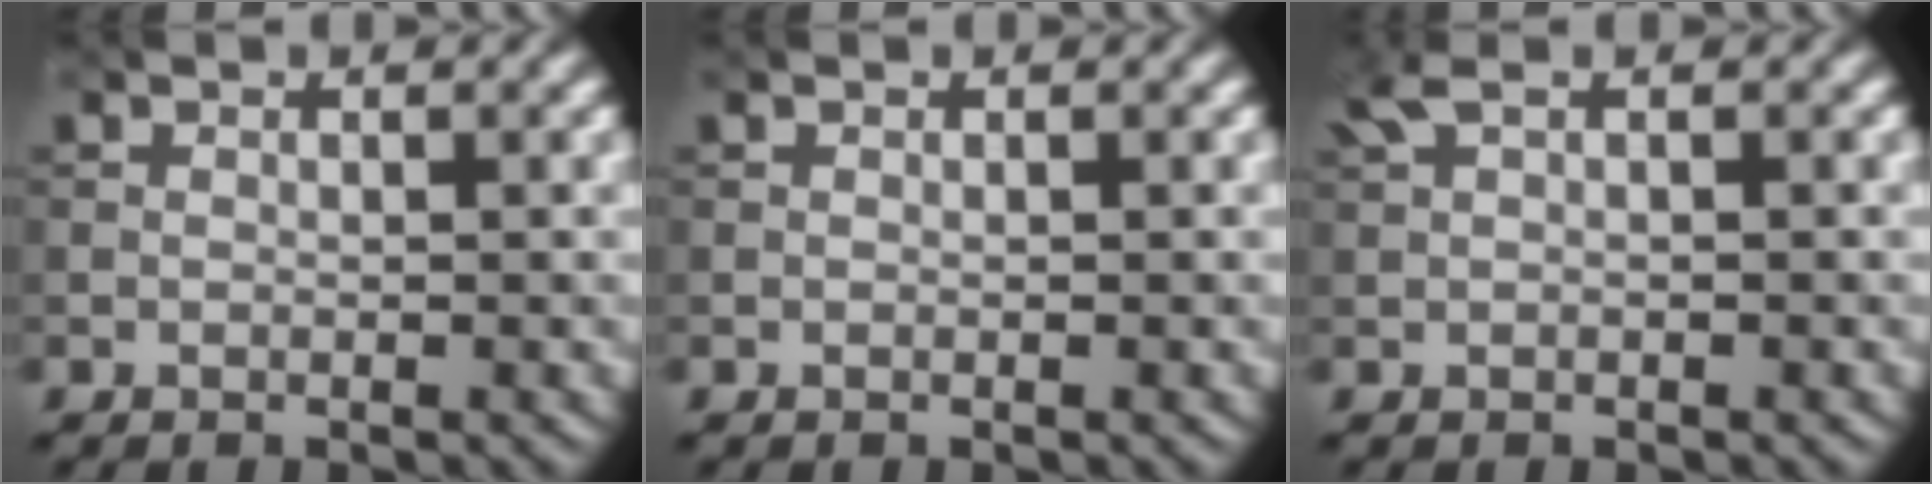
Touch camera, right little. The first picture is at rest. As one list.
[{"total": 0.0}, {"total": 1.7, "force": [0.8, 0.5, 1.4], "torque": [-0.032, 0.010, 0.014]}]